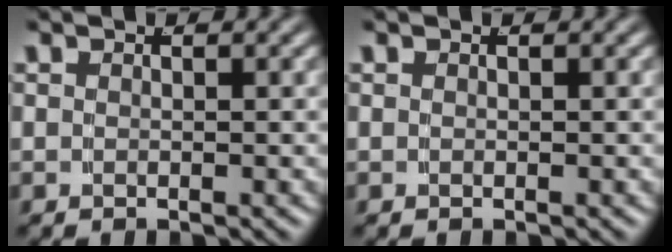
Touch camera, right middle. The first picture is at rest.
{"total": 0.0}